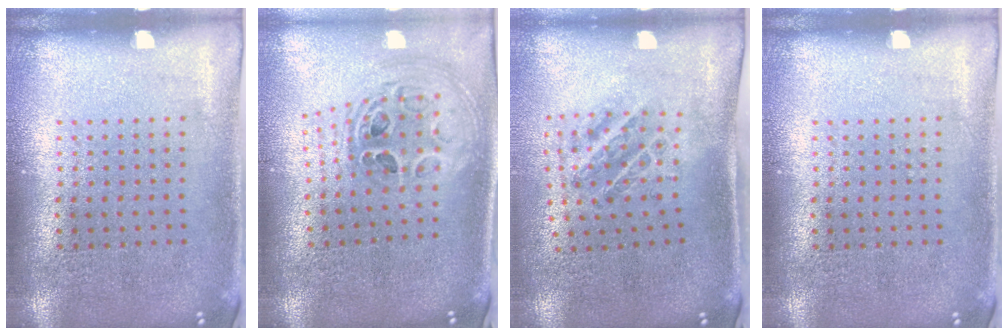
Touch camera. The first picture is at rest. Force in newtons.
{"total": 1.3, "press": 1.2, "slide": 0.6}
{"total": 1.1, "press": 1.0, "slide": 0.3}
{"total": 0.0}